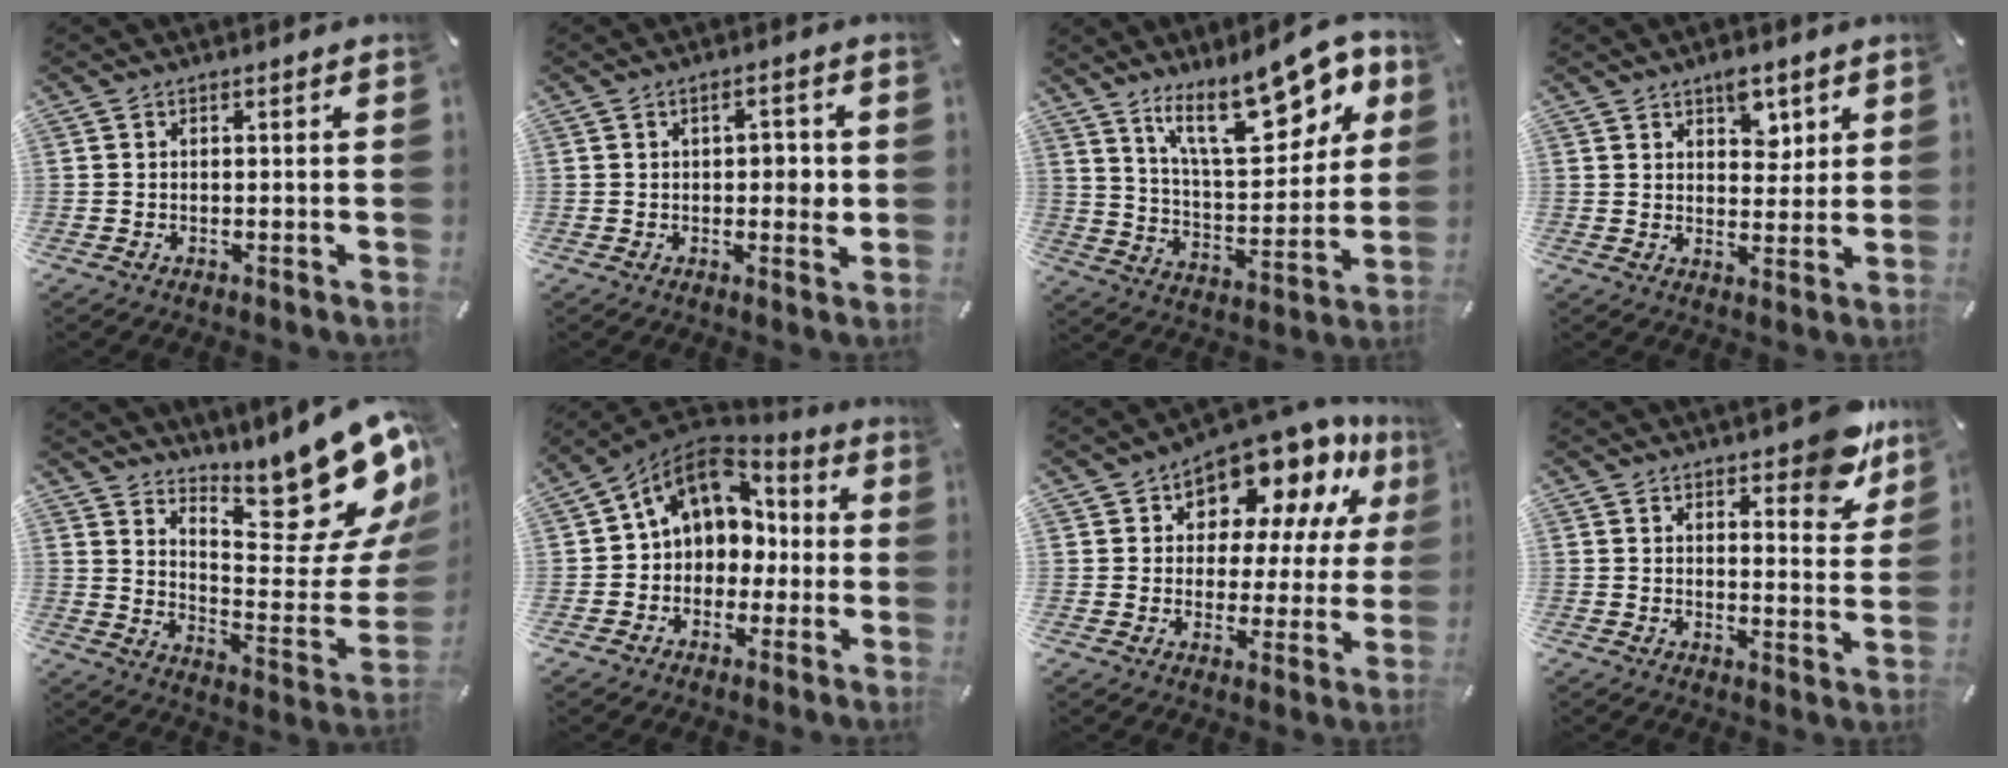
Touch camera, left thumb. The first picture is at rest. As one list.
[{"total": 5.1, "force": [0.3, 2.5, 4.4], "torque": [-0.050, -0.004, -0.002]}, {"total": 22.3, "force": [13.0, 9.9, 15.1], "torque": [-0.235, -0.065, 0.219]}, {"total": 6.2, "force": [3.7, 3.8, 3.1], "torque": [-0.018, -0.022, 0.056]}, {"total": 20.2, "force": [15.8, 5.5, 11.2], "torque": [-0.113, -0.152, 0.254]}, {"total": 11.7, "force": [3.8, 9.5, 5.6], "torque": [-0.108, -0.013, 0.074]}, {"total": 13.4, "force": [10.2, 6.6, 5.6], "torque": [-0.091, -0.090, 0.177]}, {"total": 9.8, "force": [7.9, 3.8, 4.3], "torque": [-0.036, -0.059, 0.135]}]